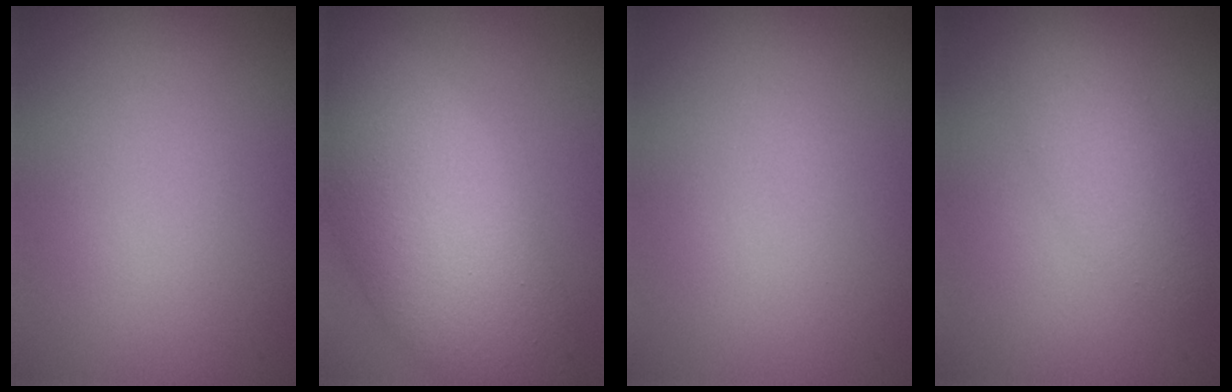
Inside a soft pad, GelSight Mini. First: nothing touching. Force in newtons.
{"total": 9.6, "press": 9.6, "slide": 0.6}
{"total": 0.0}
{"total": 2.6, "press": 2.6, "slide": 0.1}